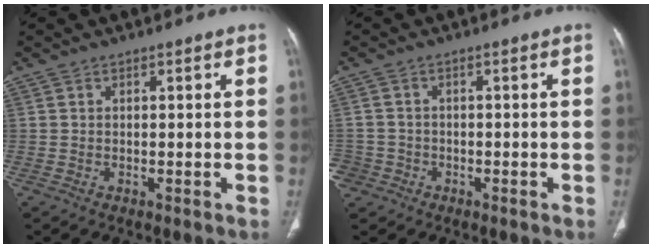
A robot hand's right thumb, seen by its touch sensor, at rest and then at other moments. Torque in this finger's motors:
{"motor_torque": [0.12, 0.07, -0.18, 0.07, 0.03]}